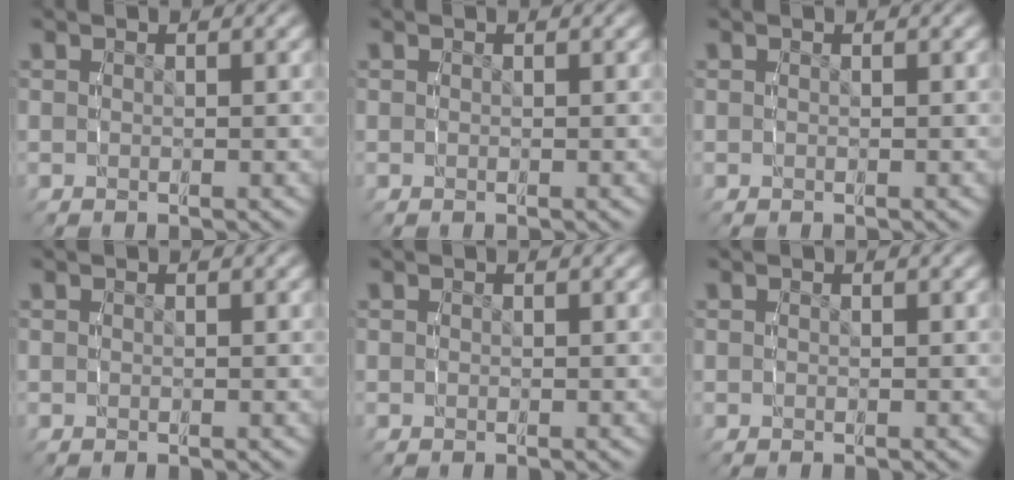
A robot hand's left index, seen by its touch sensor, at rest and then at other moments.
{"total": 0.0}
{"total": 0.0}
{"total": 0.0}
{"total": 0.0}
{"total": 0.0}